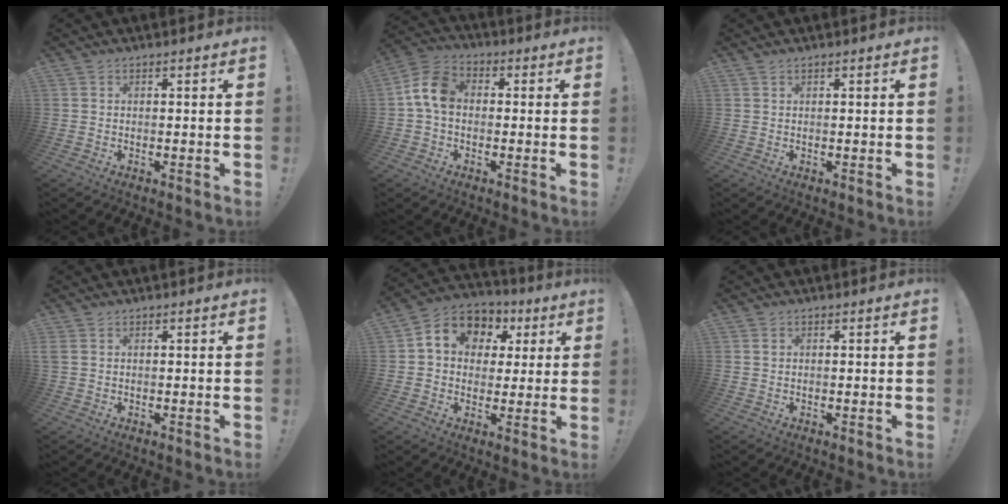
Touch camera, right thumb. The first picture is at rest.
{"total": 10.0, "force": [0.3, 7.0, 7.2], "torque": [-0.139, 0.021, 0.015]}
{"total": 0.6, "force": [0.5, 0.1, 0.3], "torque": [-0.013, 0.004, 0.011]}
{"total": 1.3, "force": [0.6, 0.8, 0.9], "torque": [-0.024, 0.006, 0.012]}
{"total": 10.5, "force": [3.0, 8.8, 4.8], "torque": [-0.075, -0.008, 0.063]}
{"total": 0.7, "force": [0.2, 0.7, 0.2], "torque": [-0.002, 0.004, 0.003]}